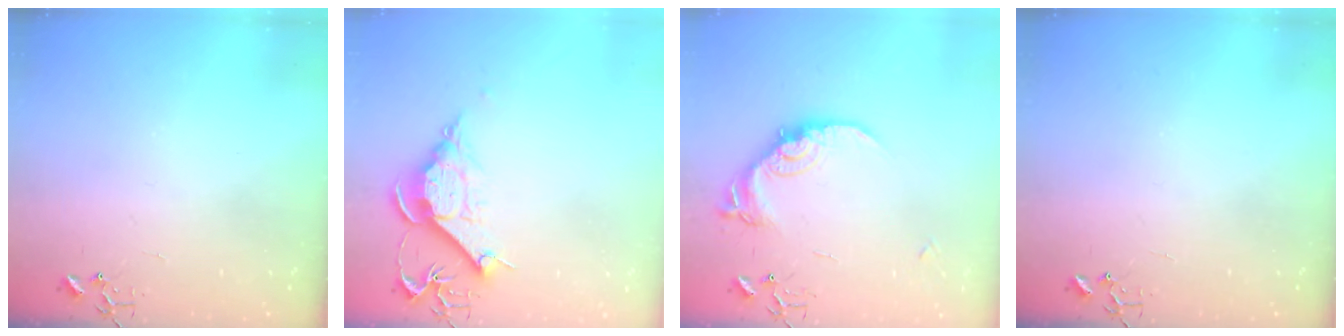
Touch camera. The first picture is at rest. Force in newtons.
{"total": 11.2, "press": 11.2, "slide": 1.0}
{"total": 15.7, "press": 15.6, "slide": 0.8}
{"total": 0.0}